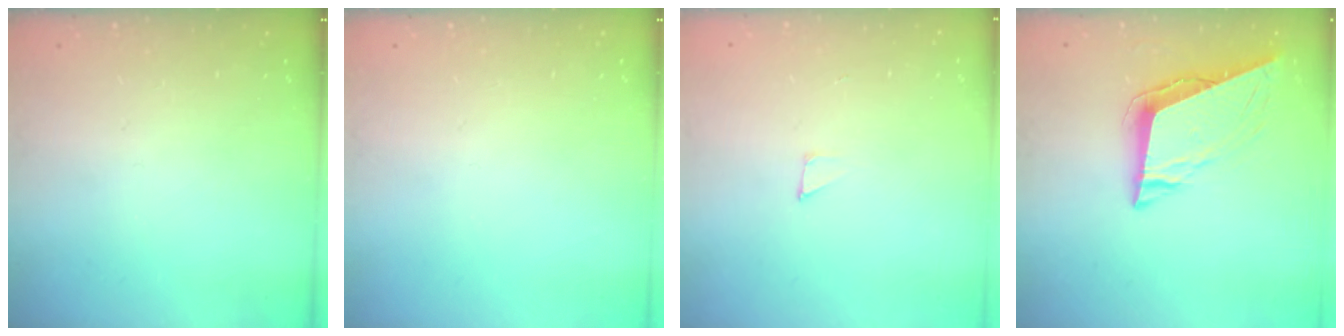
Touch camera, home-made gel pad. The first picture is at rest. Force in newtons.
{"total": 0.0}
{"total": 3.2, "press": 3.2, "slide": 0.3}
{"total": 10.4, "press": 9.8, "slide": 3.5}